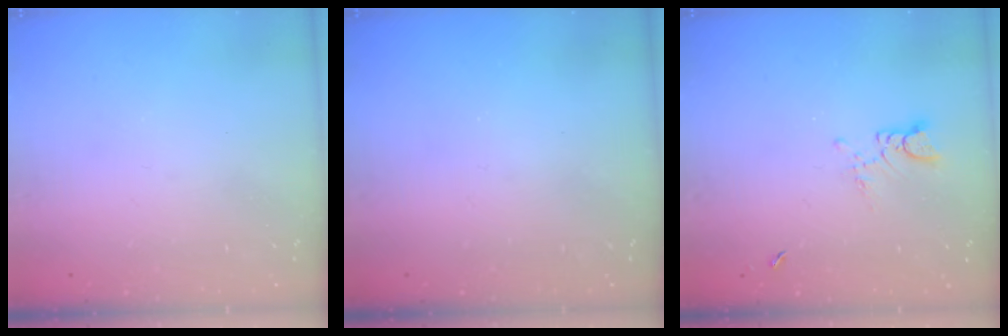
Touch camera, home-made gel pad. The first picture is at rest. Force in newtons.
{"total": 0.0}
{"total": 2.9, "press": 2.9, "slide": 0.2}